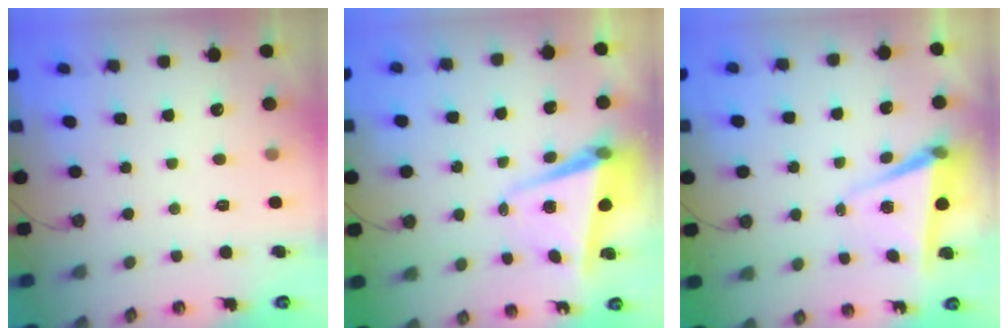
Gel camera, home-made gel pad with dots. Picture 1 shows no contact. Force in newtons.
{"total": 5.9, "press": 5.7, "slide": 1.5}
{"total": 6.6, "press": 4.9, "slide": 4.5}